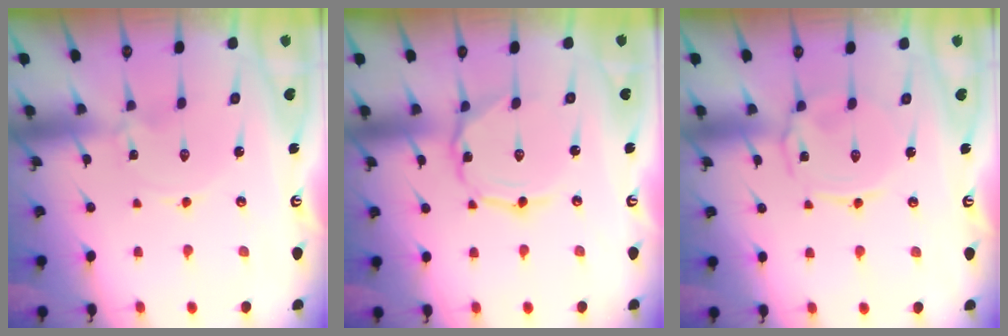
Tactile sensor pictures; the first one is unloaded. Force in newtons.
{"total": 3.2, "press": 3.2, "slide": 0.3}
{"total": 3.5, "press": 3.4, "slide": 0.6}